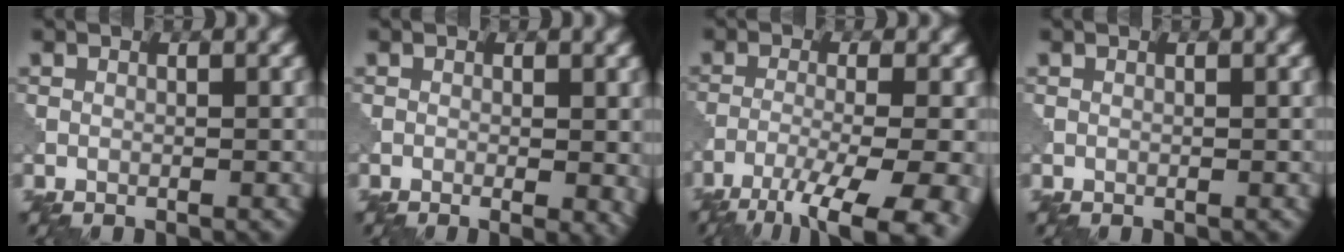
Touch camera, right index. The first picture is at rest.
{"total": 3.2, "force": [-0.5, 1.0, 3.0], "torque": [-0.037, -0.010, -0.003]}
{"total": 11.5, "force": [-8.2, 3.0, 7.4], "torque": [-0.130, -0.032, -0.110]}
{"total": 0.0}